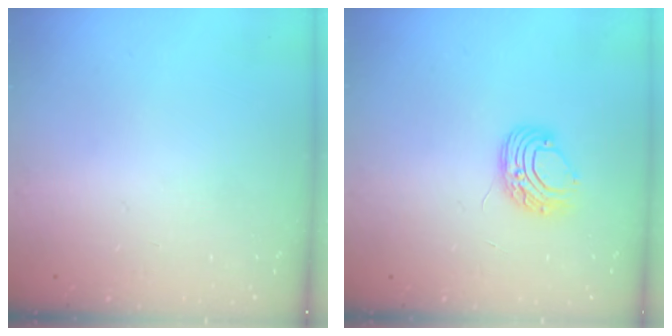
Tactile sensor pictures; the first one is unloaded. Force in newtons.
{"total": 7.5, "press": 7.4, "slide": 0.7}